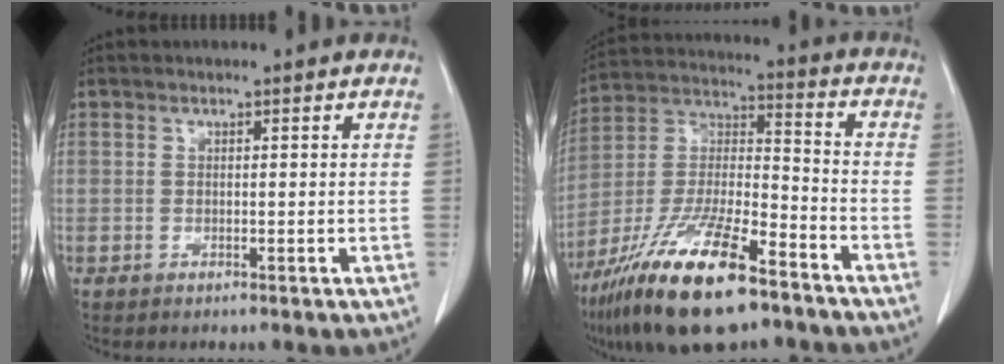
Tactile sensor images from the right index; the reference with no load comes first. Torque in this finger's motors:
{"motor_torque": [1.14, -1.00, 1.05, 0.21]}